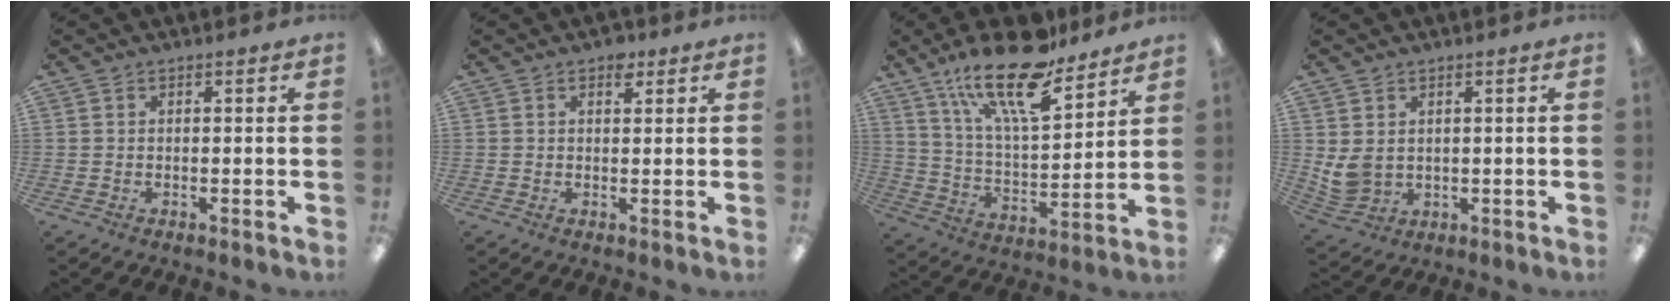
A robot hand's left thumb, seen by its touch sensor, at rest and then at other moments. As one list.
[{"total": 2.8, "force": [1.7, 1.7, 1.5], "torque": [-0.008, -0.005, 0.026]}, {"total": 21.4, "force": [15.4, 7.0, 13.1], "torque": [-0.218, -0.097, 0.262]}, {"total": 5.3, "force": [1.9, 4.3, 2.4], "torque": [-0.064, -0.006, 0.041]}]